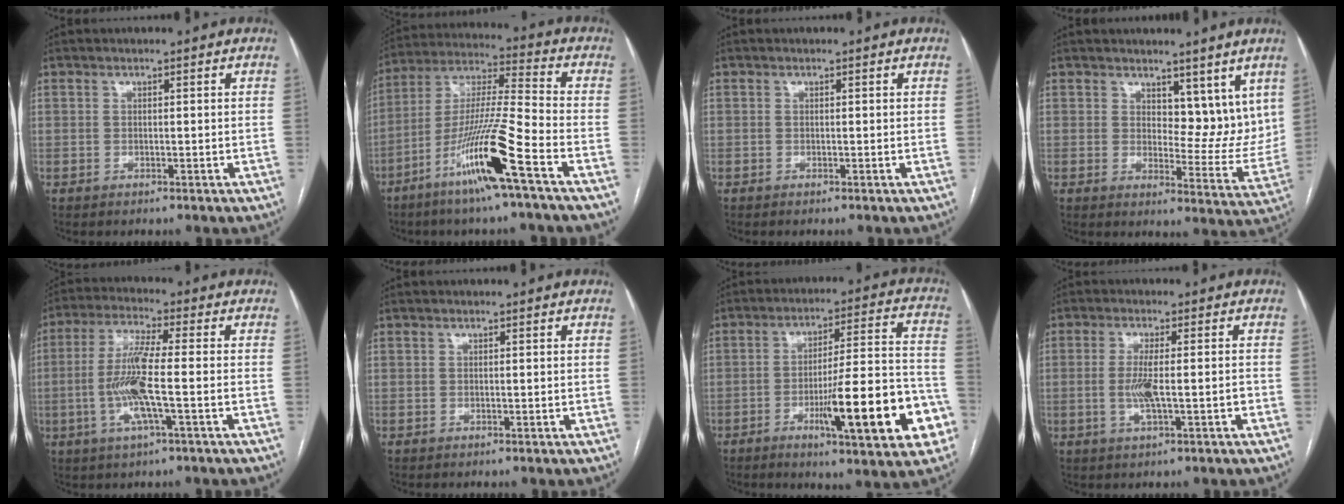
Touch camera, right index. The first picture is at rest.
{"total": 15.2, "force": [-7.8, -0.7, 13.0], "torque": [-0.260, -0.018, -0.149]}
{"total": 0.0}
{"total": 8.5, "force": [5.8, 4.3, 4.5], "torque": [-0.043, -0.015, 0.087]}
{"total": 9.5, "force": [-1.8, 0.4, 9.3], "torque": [-0.191, -0.001, -0.042]}
{"total": 0.0}
{"total": 18.0, "force": [-6.8, 2.4, 16.5], "torque": [-0.211, 0.012, -0.090]}
{"total": 5.2, "force": [-1.2, 0.7, 5.0], "torque": [-0.098, -0.002, -0.017]}